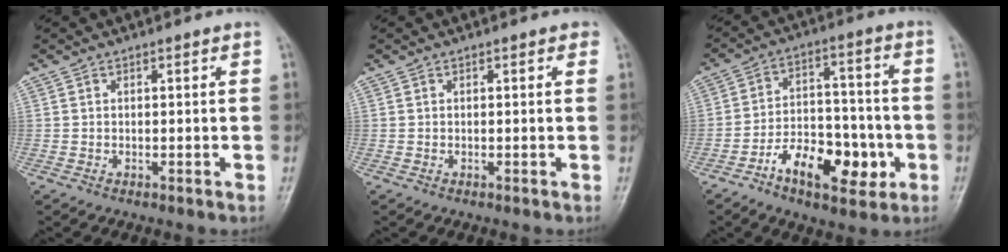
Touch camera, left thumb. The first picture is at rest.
{"total": 0.6, "force": [0.3, 0.3, 0.4], "torque": [0.001, 0.001, -0.002]}
{"total": 13.9, "force": [-5.7, 7.5, 10.2], "torque": [-0.135, 0.039, -0.092]}